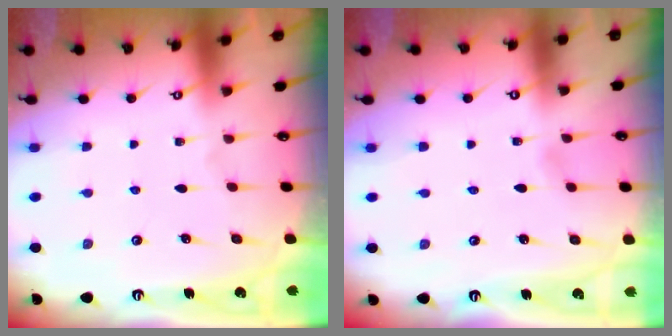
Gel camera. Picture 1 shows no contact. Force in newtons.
{"total": 1.4, "press": 1.4, "slide": 0.1}